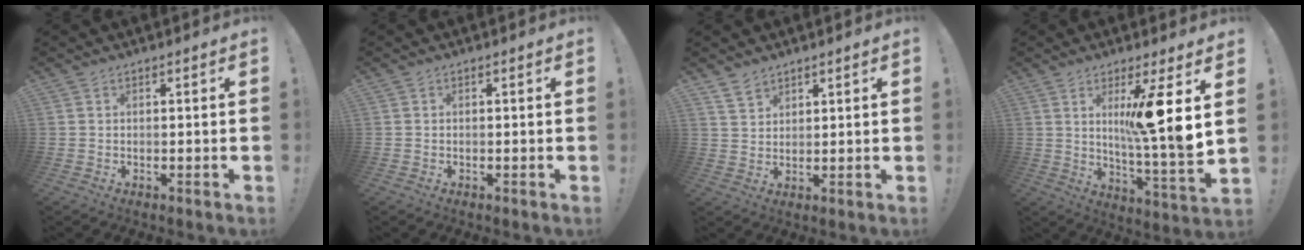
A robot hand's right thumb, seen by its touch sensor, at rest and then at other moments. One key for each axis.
{"total": 0.0}
{"total": 4.1, "fx": 3.4, "fy": 2.1, "fz": 1.0, "tx": -0.021, "ty": -0.018, "tz": 0.065}
{"total": 13.3, "fx": 4.5, "fy": -0.8, "fz": 12.5, "tx": -0.196, "ty": -0.038, "tz": 0.052}